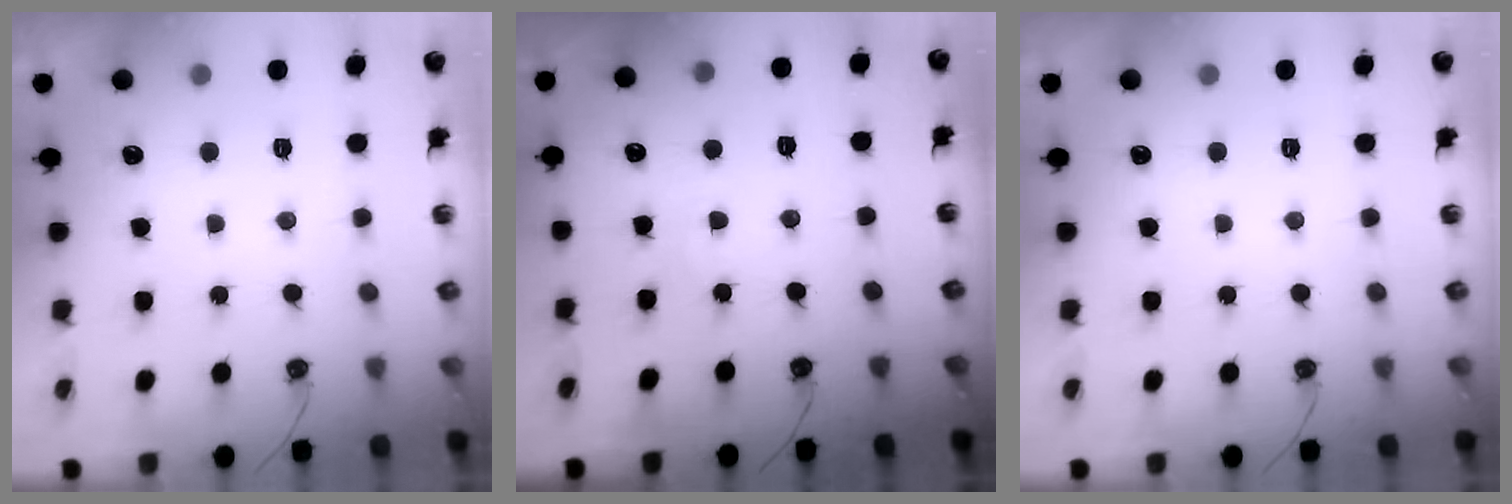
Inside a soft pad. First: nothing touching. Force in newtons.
{"total": 2.4, "press": 2.4, "slide": 0.4}
{"total": 0.0}